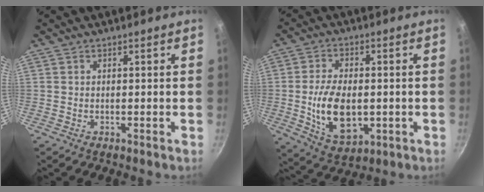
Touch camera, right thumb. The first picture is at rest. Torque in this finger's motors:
{"motor_torque": [-0.32, 0.95, 1.27, -0.05, 0.13]}